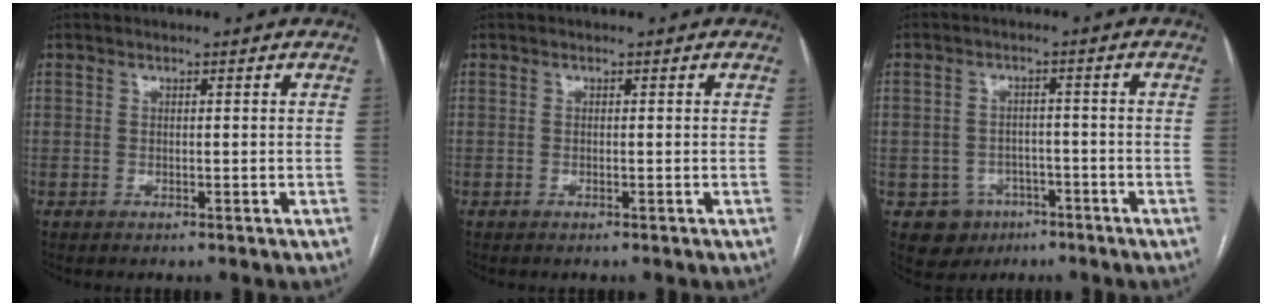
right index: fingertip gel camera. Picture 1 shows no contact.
{"total": 0.0}
{"total": 5.7, "force": [-2.8, 4.9, 0.5], "torque": [-0.005, 0.012, -0.034]}